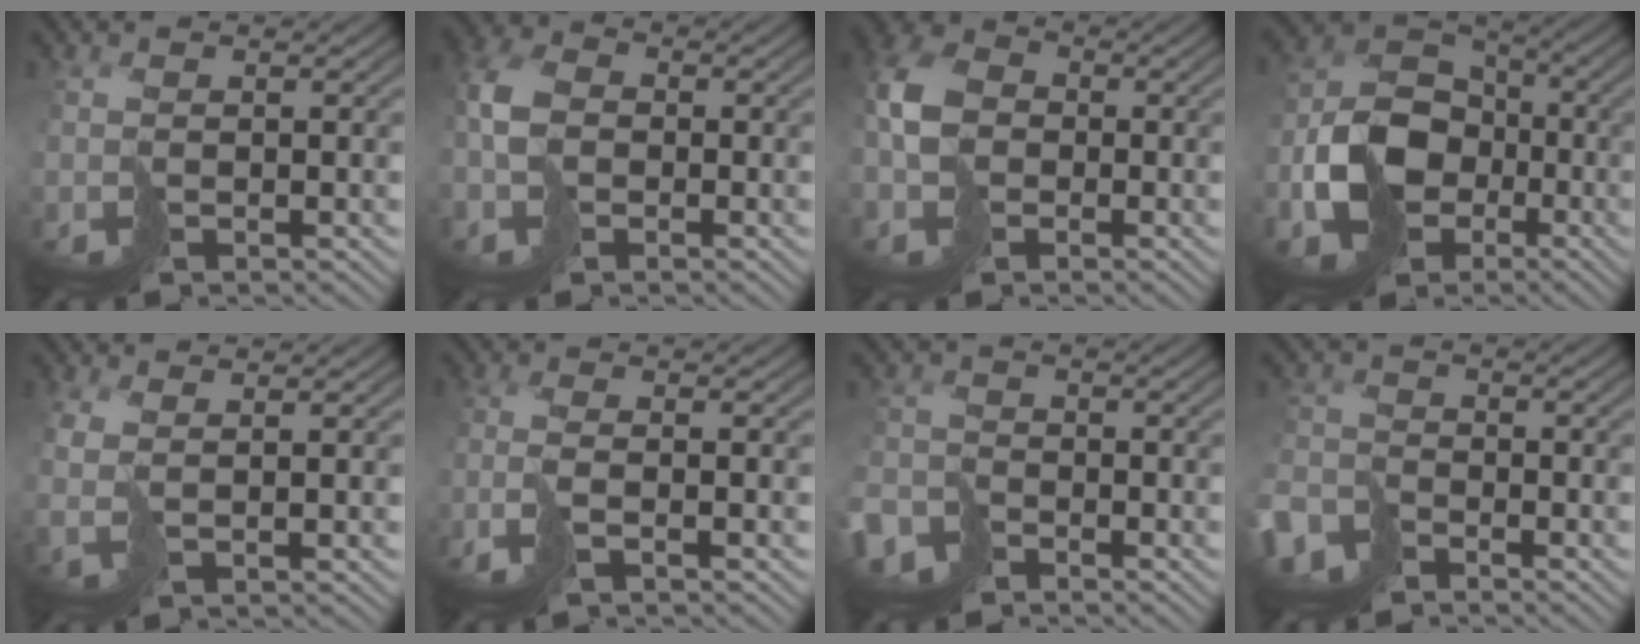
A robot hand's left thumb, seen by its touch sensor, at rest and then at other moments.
{"total": 5.2, "force": [-1.1, 3.8, 3.3], "torque": [-0.089, -0.001, -0.028]}
{"total": 7.0, "force": [-1.4, 5.4, 4.2], "torque": [-0.120, -0.004, -0.035]}
{"total": 11.3, "force": [-3.7, 8.7, 6.1], "torque": [-0.136, -0.027, -0.072]}
{"total": 2.4, "force": [0.8, 1.1, 1.9], "torque": [-0.054, 0.002, 0.018]}
{"total": 3.8, "force": [-2.0, 1.2, 3.0], "torque": [-0.069, -0.004, -0.051]}
{"total": 4.8, "force": [-3.8, 2.7, 1.1], "torque": [-0.026, -0.011, -0.083]}
{"total": 5.9, "force": [-4.5, 3.3, 1.9], "torque": [-0.050, -0.014, -0.098]}